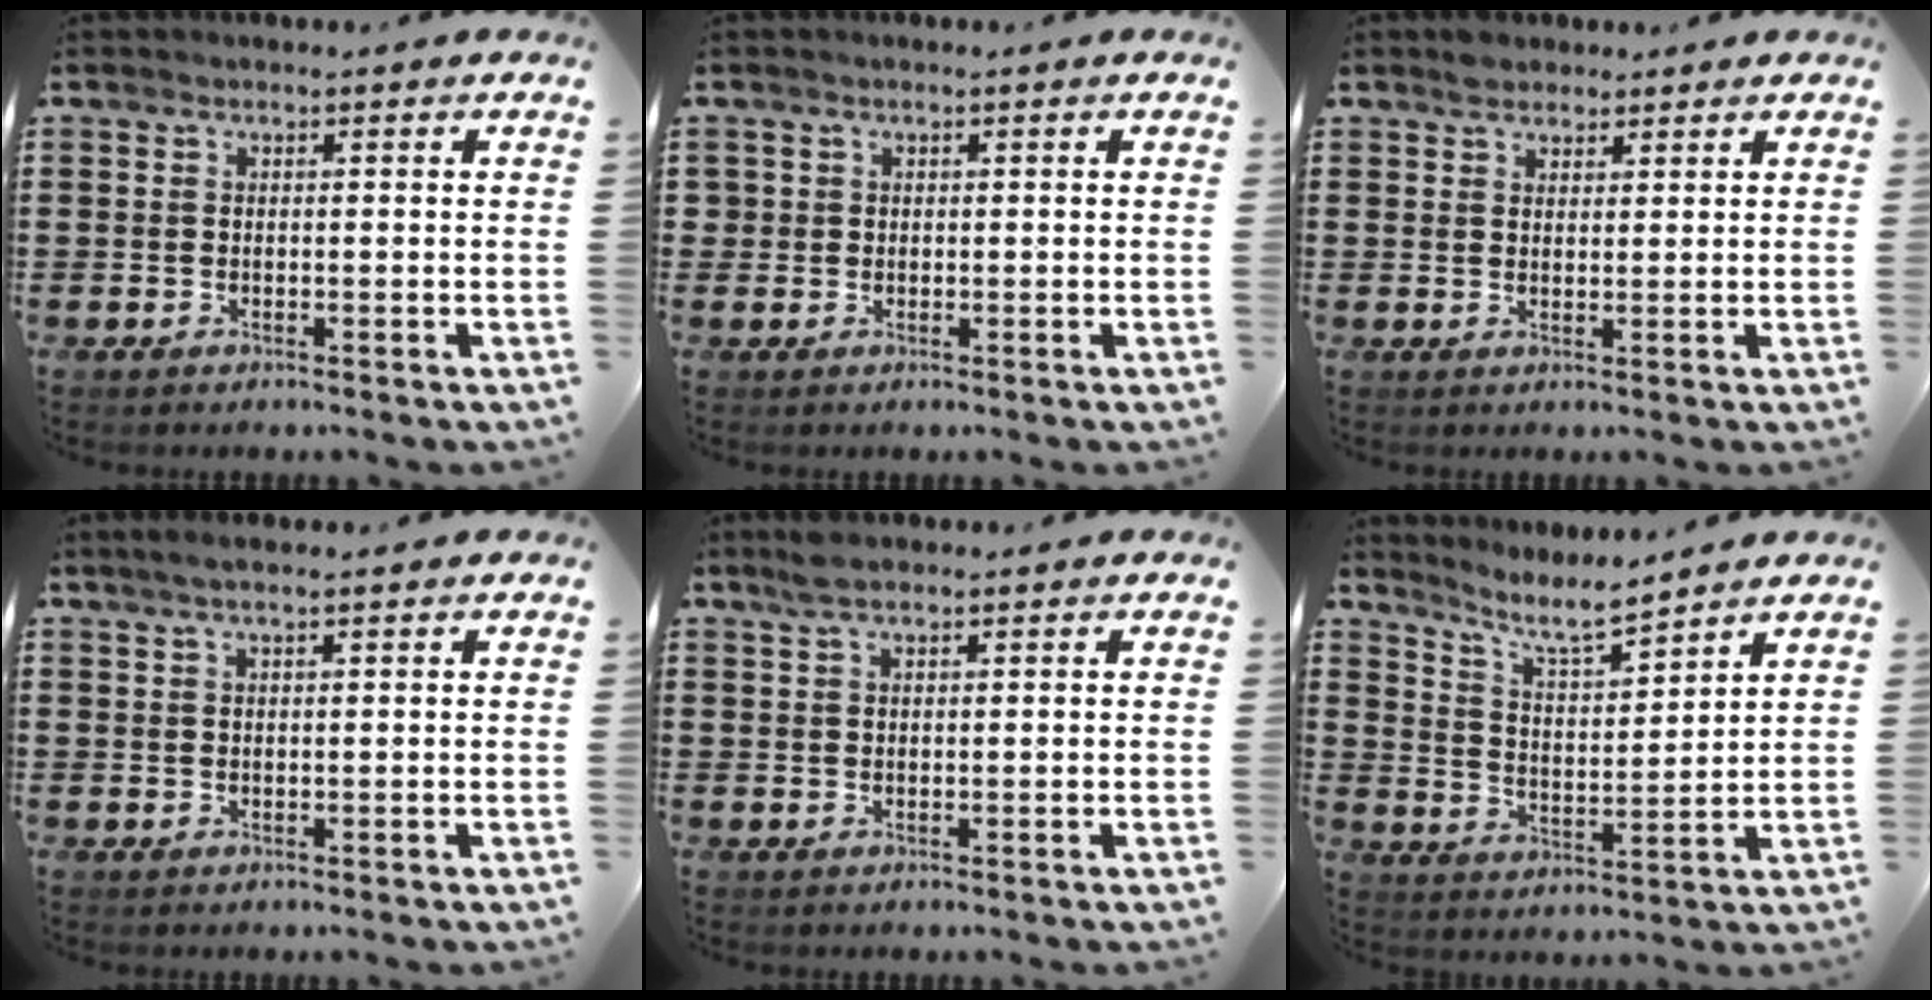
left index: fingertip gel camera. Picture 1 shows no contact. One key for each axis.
{"total": 1.1, "fx": 0.3, "fy": 1.1, "fz": 0.2, "tx": -0.007, "ty": 0.006, "tz": 0.005}
{"total": 2.4, "fx": 2.0, "fy": 1.3, "fz": 0.1, "tx": 0.001, "ty": 0.002, "tz": 0.038}
{"total": 1.8, "fx": 1.2, "fy": 0.0, "fz": 1.3, "tx": -0.025, "ty": 0.001, "tz": 0.022}
{"total": 2.3, "fx": 1.8, "fy": 0.5, "fz": 1.4, "tx": -0.031, "ty": 0.003, "tz": 0.032}
{"total": 6.6, "fx": 5.8, "fy": 0.9, "fz": 3.0, "tx": -0.078, "ty": -0.023, "tz": 0.104}